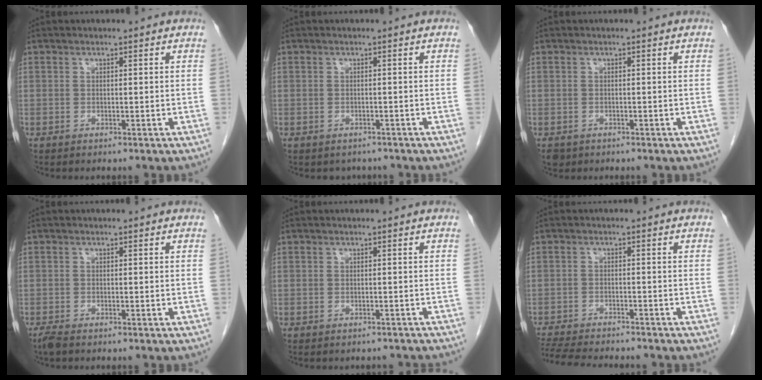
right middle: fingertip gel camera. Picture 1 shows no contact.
{"total": 2.3, "force": [-1.9, 1.3, 0.1], "torque": [-0.002, 0.003, -0.025]}
{"total": 1.8, "force": [-1.2, 1.3, 0.5], "torque": [-0.014, -0.001, -0.016]}
{"total": 1.6, "force": [-1.3, 0.3, 0.8], "torque": [-0.025, -0.006, -0.026]}
{"total": 4.9, "force": [-4.5, 1.5, 1.0], "torque": [-0.009, -0.002, -0.047]}
{"total": 12.5, "force": [-11.2, 2.0, 5.1], "torque": [-0.091, -0.015, -0.160]}